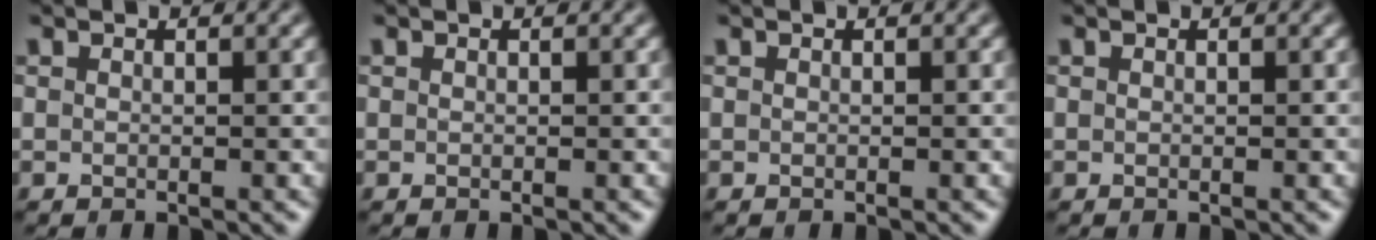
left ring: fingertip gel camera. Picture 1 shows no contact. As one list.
[{"total": 0.0}, {"total": 0.0}, {"total": 0.0}]